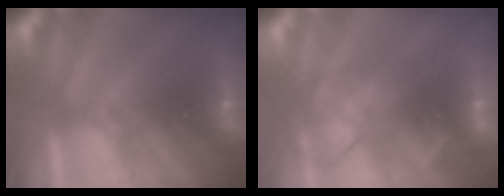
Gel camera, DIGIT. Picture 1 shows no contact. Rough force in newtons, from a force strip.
{"total": 4.5}